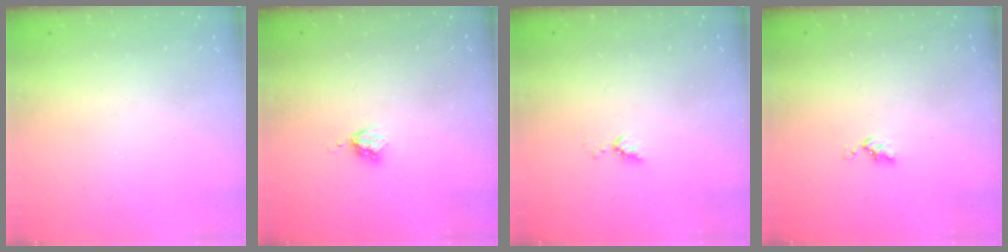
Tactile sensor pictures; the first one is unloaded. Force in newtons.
{"total": 3.7, "press": 3.7, "slide": 0.6}
{"total": 3.3, "press": 3.3, "slide": 0.4}
{"total": 2.4, "press": 2.4, "slide": 0.4}